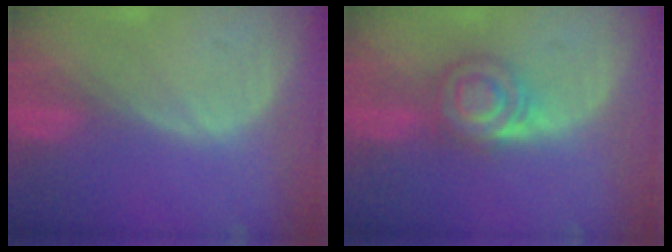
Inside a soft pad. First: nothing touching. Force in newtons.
{"total": 6.1, "press": 5.5, "slide": 2.5}